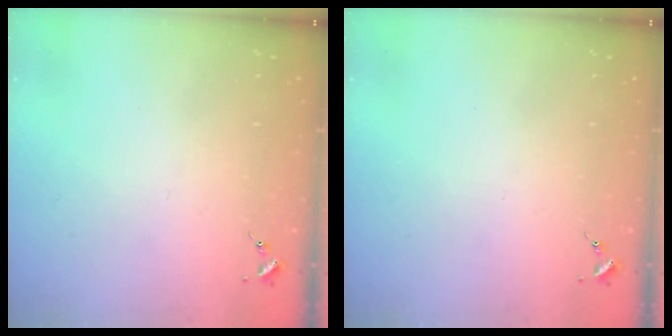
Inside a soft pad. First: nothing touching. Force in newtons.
{"total": 0.0}